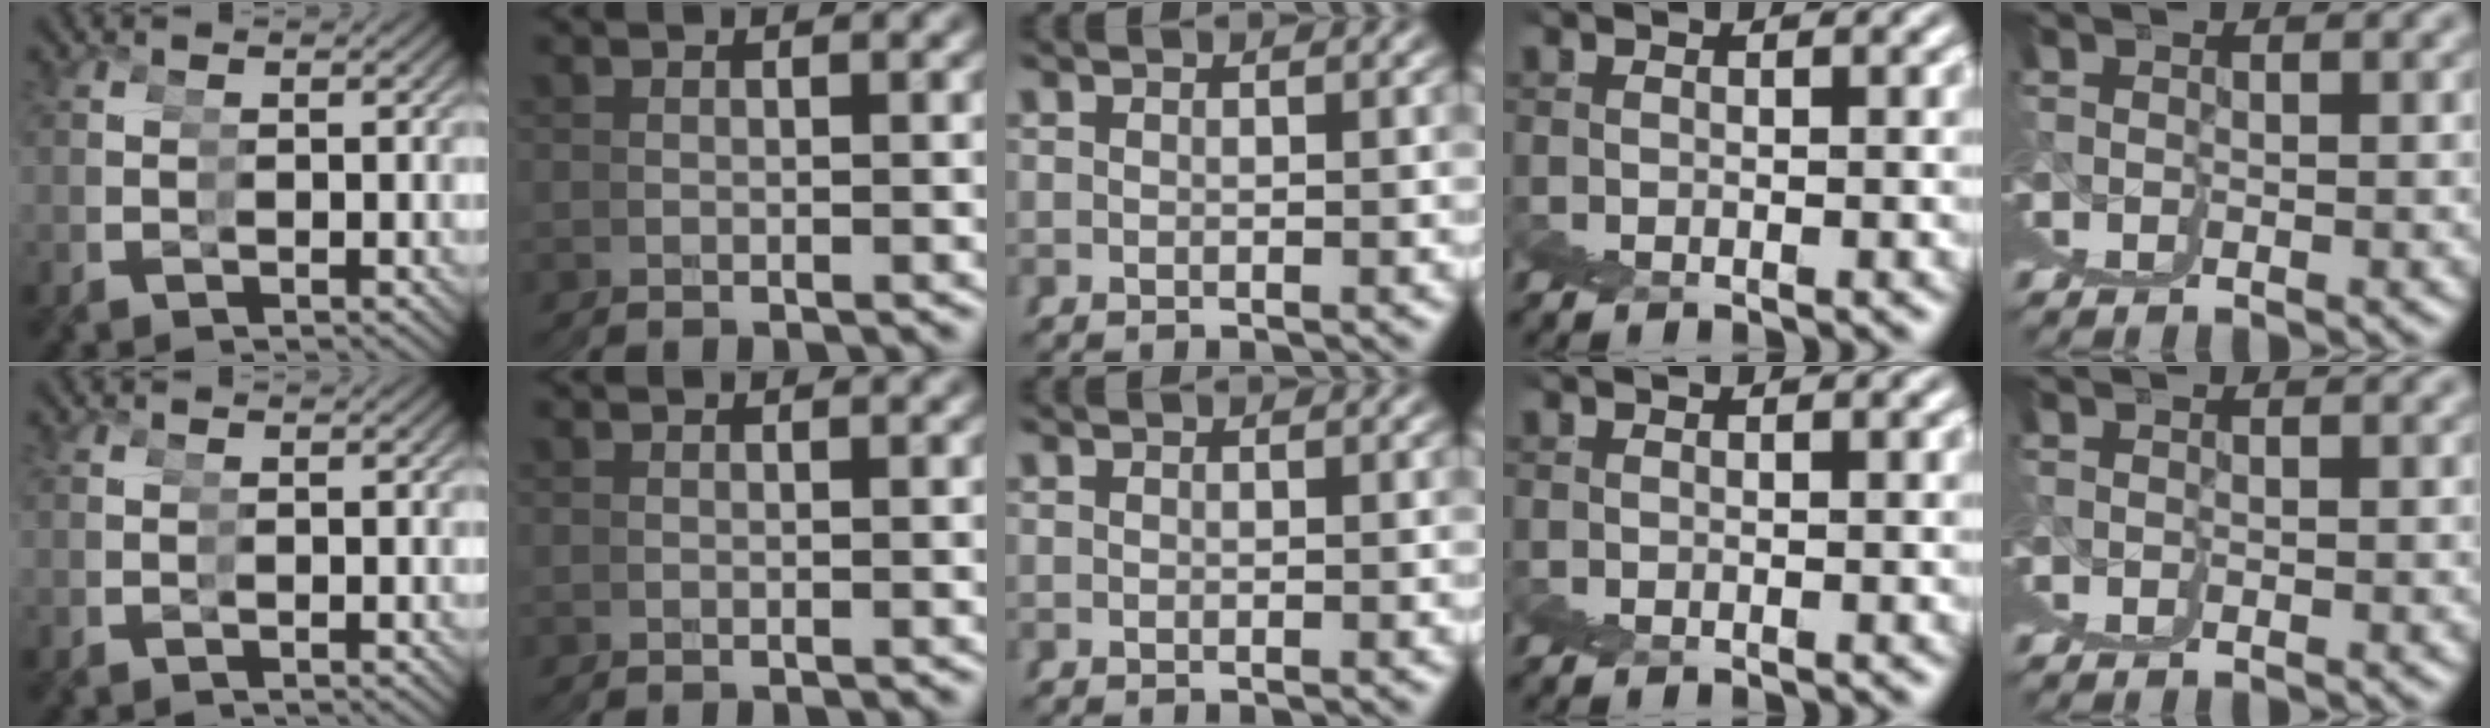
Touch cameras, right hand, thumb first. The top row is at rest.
{}